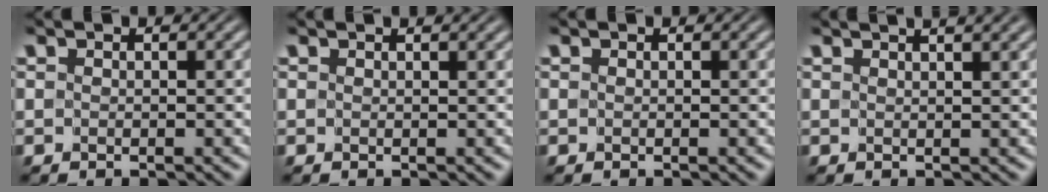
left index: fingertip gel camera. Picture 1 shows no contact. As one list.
[{"total": 0.9, "force": [0.8, 0.0, 0.4], "torque": [-0.005, -0.003, 0.009]}, {"total": 0.0}, {"total": 3.9, "force": [2.9, 1.3, 2.2], "torque": [-0.009, 0.021, 0.013]}]